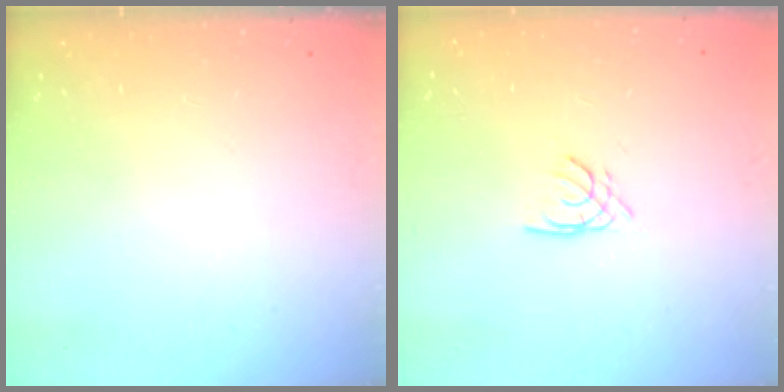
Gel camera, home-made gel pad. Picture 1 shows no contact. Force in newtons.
{"total": 1.6, "press": 1.6, "slide": 0.2}